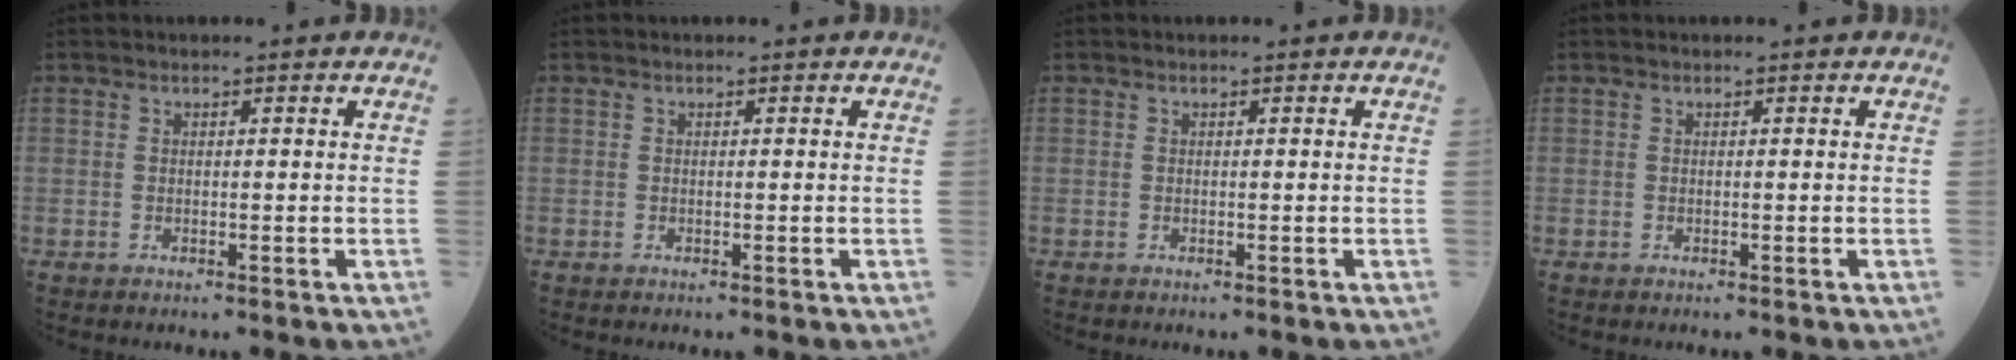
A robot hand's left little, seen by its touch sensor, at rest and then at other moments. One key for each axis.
{"total": 0.0}
{"total": 0.0}
{"total": 0.0}